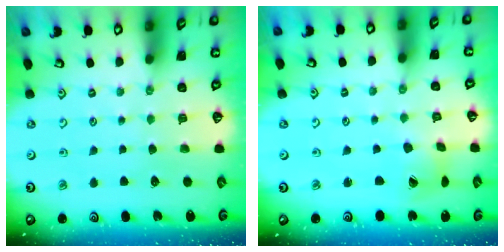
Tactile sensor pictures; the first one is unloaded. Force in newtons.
{"total": 5.3, "press": 5.3, "slide": 0.6}